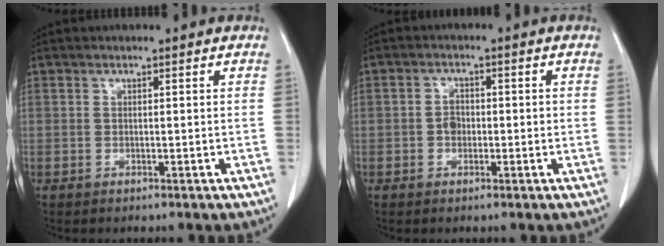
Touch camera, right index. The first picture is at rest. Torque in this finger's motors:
{"motor_torque": [0.45, -0.23, 0.08, 0.04]}